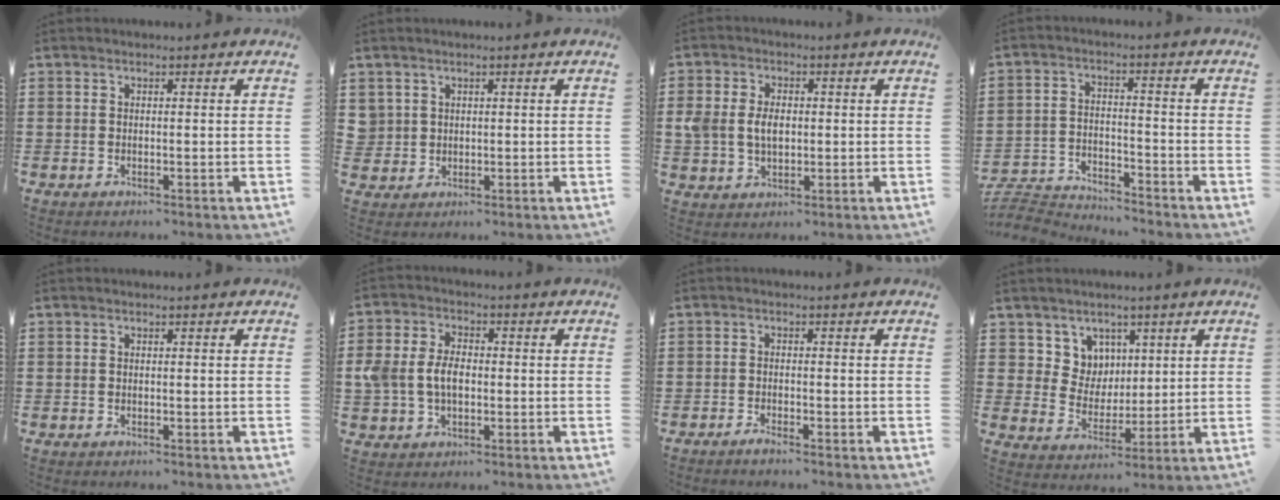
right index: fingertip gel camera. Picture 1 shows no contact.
{"total": 2.1, "force": [0.8, 1.9, 0.2], "torque": [-0.013, 0.011, 0.015]}
{"total": 4.8, "force": [0.2, 3.4, 3.4], "torque": [-0.086, 0.007, -0.002]}
{"total": 4.4, "force": [-4.3, 0.6, 0.3], "torque": [-0.024, 0.002, -0.094]}
{"total": 0.0}
{"total": 5.7, "force": [-0.4, 4.0, 4.1], "torque": [-0.112, 0.002, -0.016]}
{"total": 1.1, "force": [-1.1, 0.0, 0.3], "torque": [-0.008, -0.002, -0.021]}
{"total": 6.2, "force": [3.4, 5.2, 0.5], "torque": [-0.044, 0.000, 0.067]}